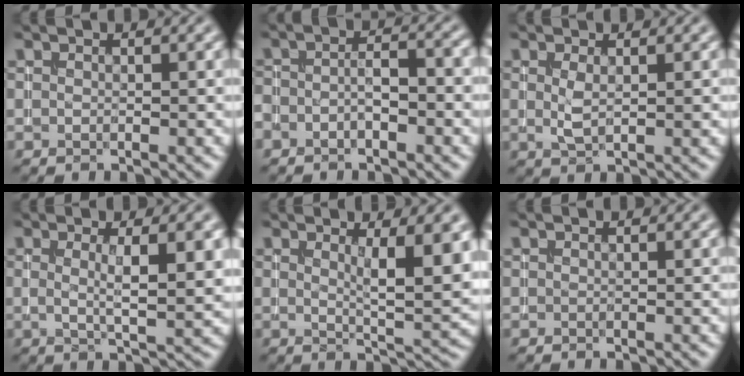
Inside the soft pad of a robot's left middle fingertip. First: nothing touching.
{"total": 2.8, "force": [-1.3, 1.0, 2.3], "torque": [-0.043, 0.003, -0.027]}
{"total": 1.6, "force": [0.4, 0.6, 1.5], "torque": [-0.034, 0.000, 0.009]}
{"total": 5.1, "force": [0.8, 1.2, 4.9], "torque": [-0.069, -0.001, 0.013]}
{"total": 5.6, "force": [1.7, 1.4, 5.1], "torque": [-0.067, -0.011, 0.030]}
{"total": 0.0}